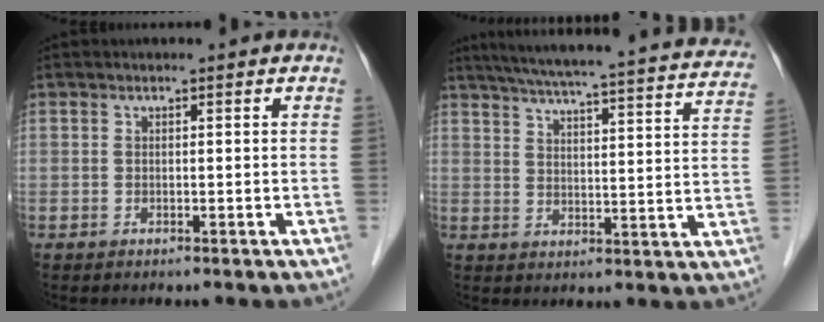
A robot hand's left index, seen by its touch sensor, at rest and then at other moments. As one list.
[{"total": 28.7, "force": [25.5, 2.4, 12.9], "torque": [-0.199, -0.029, 0.308]}]